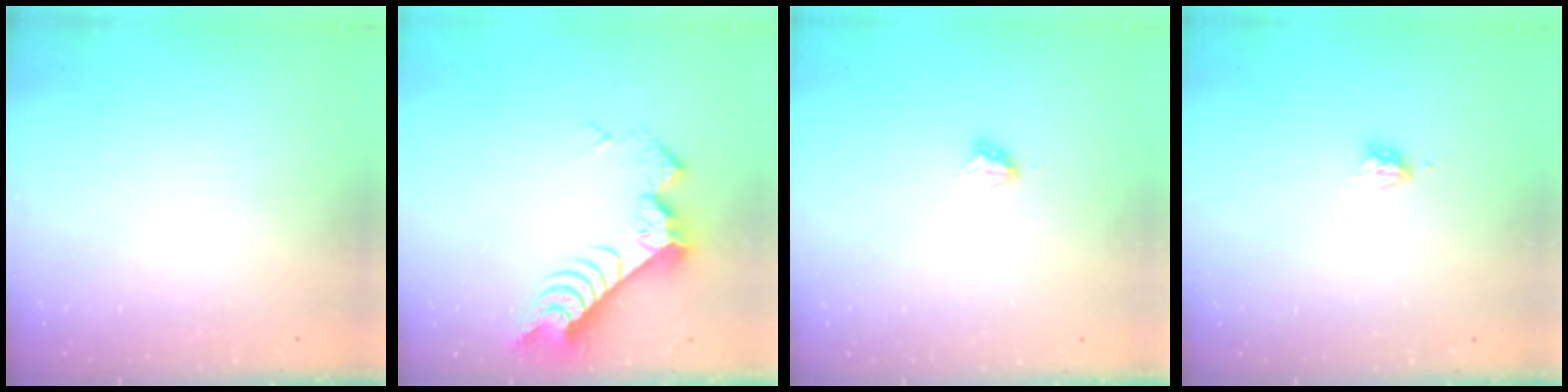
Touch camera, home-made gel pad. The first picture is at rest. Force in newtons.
{"total": 10.4, "press": 10.4, "slide": 1.1}
{"total": 3.3, "press": 3.3, "slide": 0.5}
{"total": 4.2, "press": 4.2, "slide": 0.1}